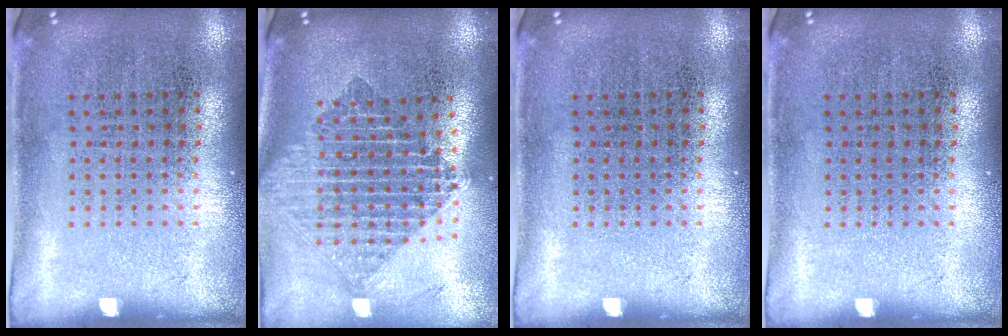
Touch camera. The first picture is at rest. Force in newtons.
{"total": 2.2, "press": 1.7, "slide": 1.4}
{"total": 0.0}
{"total": 0.0}